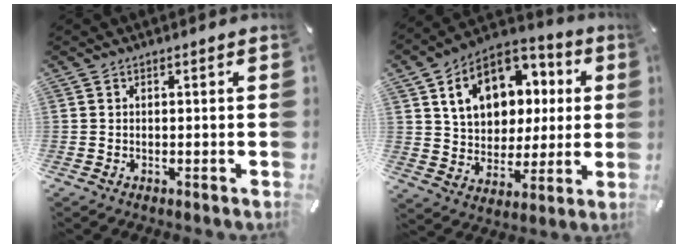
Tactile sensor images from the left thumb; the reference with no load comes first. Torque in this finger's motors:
{"motor_torque": [2.50, 2.51, 1.58, -1.18, 0.26]}